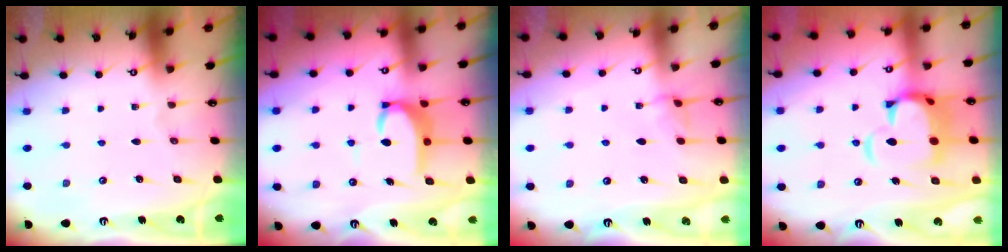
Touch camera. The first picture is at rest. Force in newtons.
{"total": 6.1, "press": 6.0, "slide": 0.6}
{"total": 2.8, "press": 2.8, "slide": 0.4}
{"total": 7.7, "press": 7.5, "slide": 1.8}